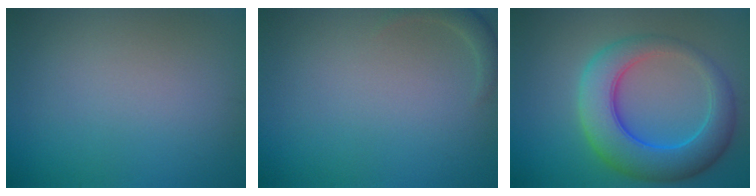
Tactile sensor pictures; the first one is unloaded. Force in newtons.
{"total": 1.2, "press": 1.2, "slide": 0.2}
{"total": 7.6, "press": 7.6, "slide": 0.1}